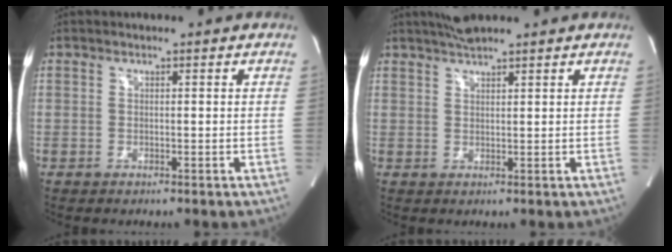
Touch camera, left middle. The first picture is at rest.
{"total": 4.0, "force": [3.5, 0.2, 2.0], "torque": [-0.039, 0.019, 0.064]}